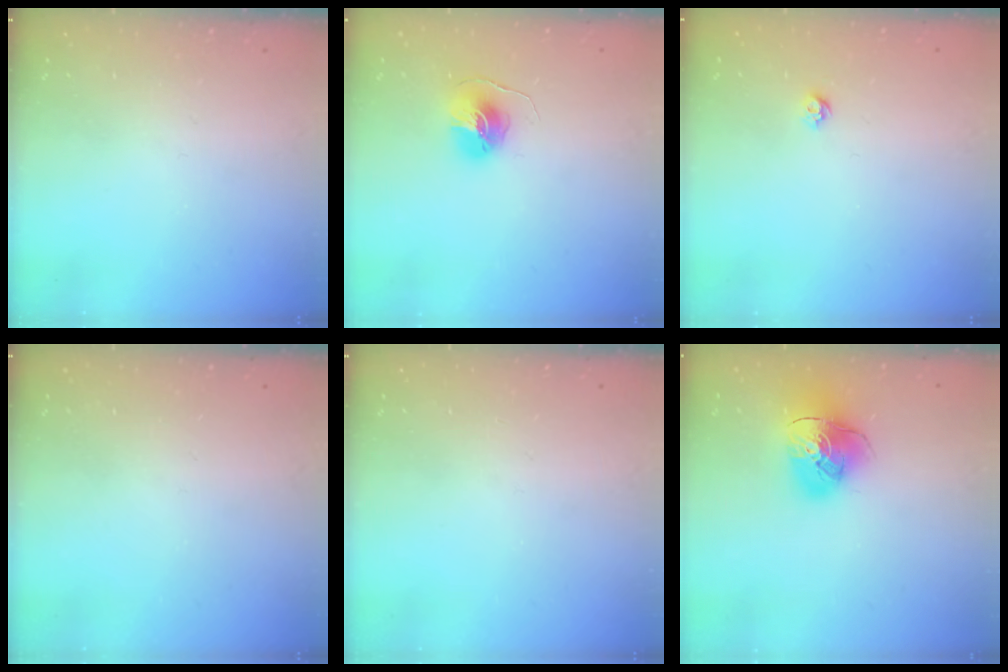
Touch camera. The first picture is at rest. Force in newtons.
{"total": 7.8, "press": 7.8, "slide": 0.1}
{"total": 5.3, "press": 5.3, "slide": 0.8}
{"total": 0.0}
{"total": 0.0}
{"total": 14.9, "press": 14.7, "slide": 2.0}